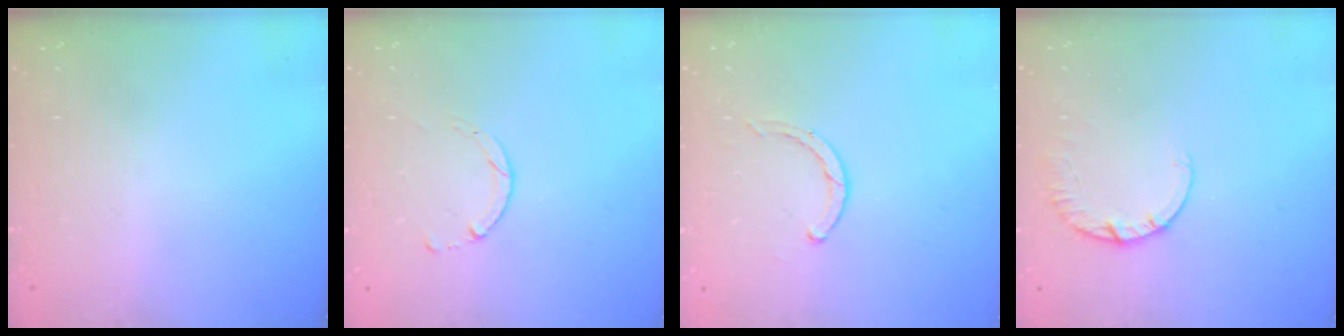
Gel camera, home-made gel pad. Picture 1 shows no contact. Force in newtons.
{"total": 1.4, "press": 1.4, "slide": 0.2}
{"total": 1.9, "press": 1.8, "slide": 0.3}
{"total": 2.4, "press": 2.4, "slide": 0.2}